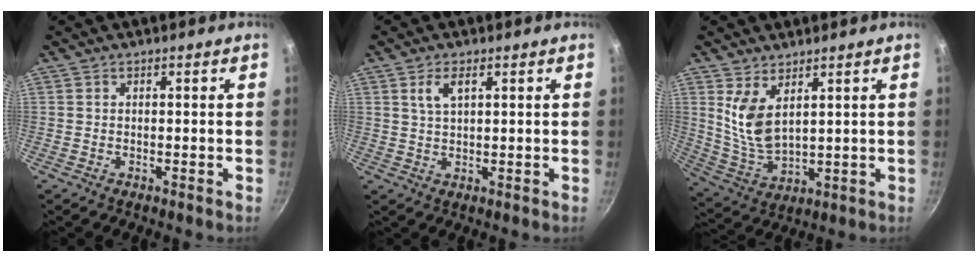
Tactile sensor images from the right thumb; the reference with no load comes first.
{"total": 3.7, "force": [1.6, 1.6, 2.9], "torque": [-0.055, -0.002, 0.034]}
{"total": 8.5, "force": [3.5, 4.0, 6.6], "torque": [-0.123, -0.029, 0.087]}